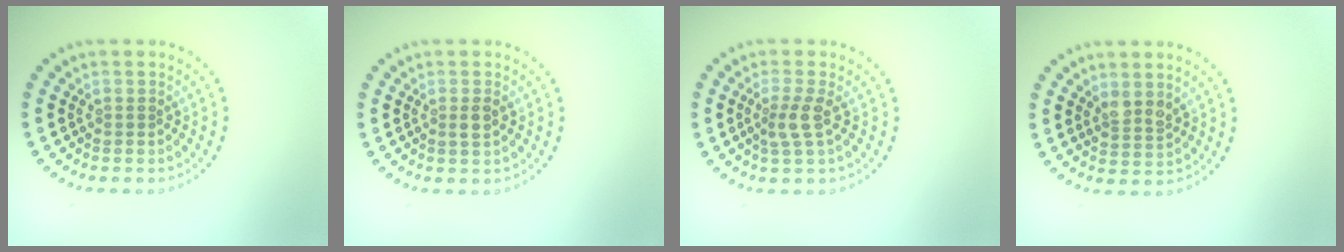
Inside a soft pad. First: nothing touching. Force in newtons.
{"total": 1.1, "press": 1.0, "slide": 0.4}
{"total": 2.1, "press": 1.6, "slide": 1.4}
{"total": 1.7, "press": 1.4, "slide": 1.0}